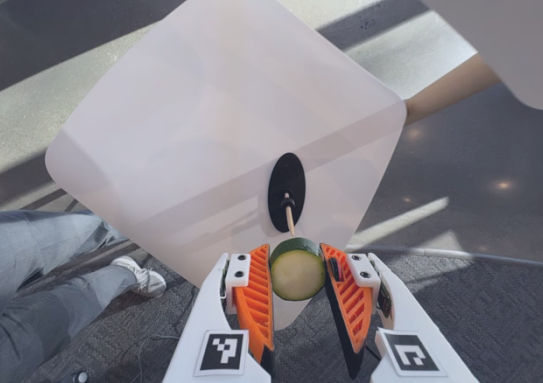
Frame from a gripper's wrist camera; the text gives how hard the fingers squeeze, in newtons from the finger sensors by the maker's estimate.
{"total": 9.7, "left": 9.6, "right": 9.8}